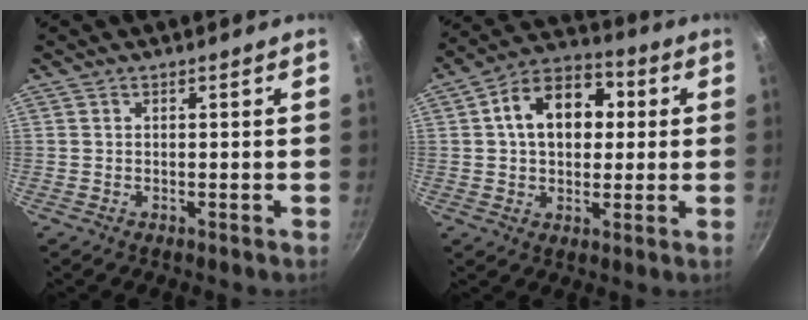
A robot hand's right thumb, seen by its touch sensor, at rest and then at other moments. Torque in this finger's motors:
{"motor_torque": [0.45, 3.00, 0.88, -0.06, 0.12]}